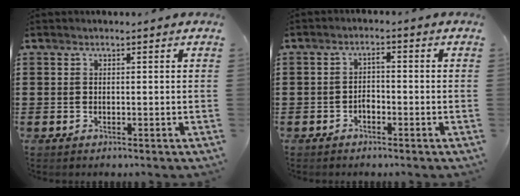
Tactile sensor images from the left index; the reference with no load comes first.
{"total": 1.7, "force": [-1.0, 0.7, 1.2], "torque": [-0.027, 0.004, -0.020]}